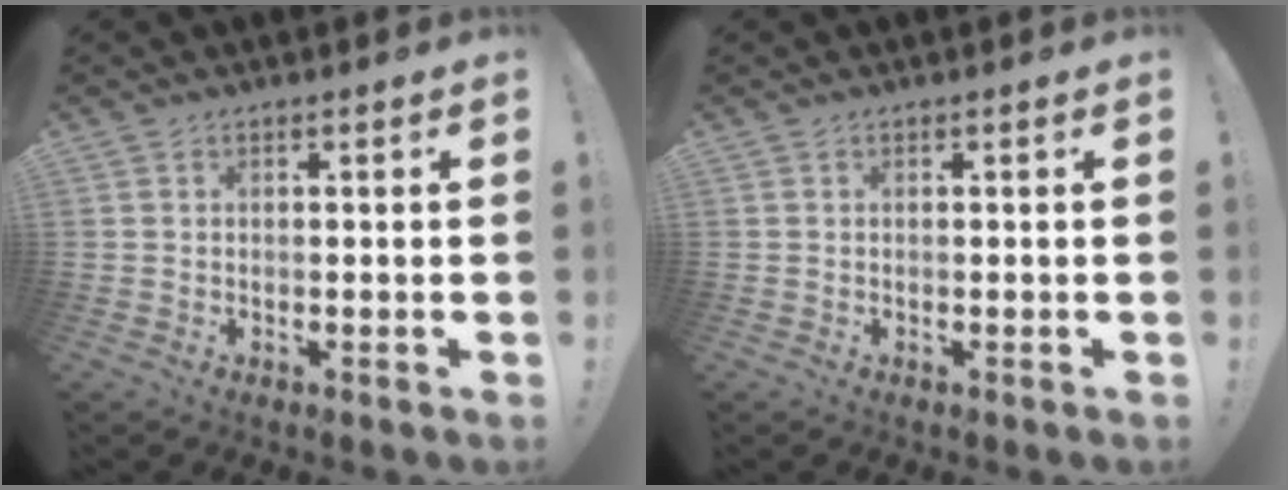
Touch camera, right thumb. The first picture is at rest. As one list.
[{"total": 0.0}]